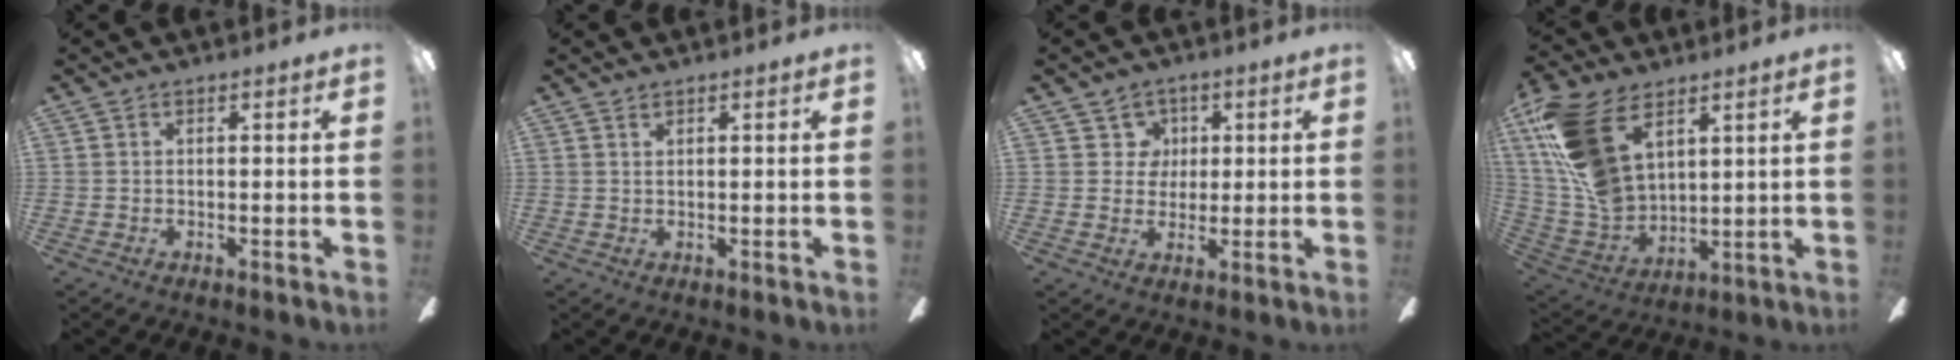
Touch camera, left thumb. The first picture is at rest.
{"total": 0.7, "force": [0.6, 0.2, 0.2], "torque": [-0.005, 0.001, 0.012]}
{"total": 5.1, "force": [1.9, 4.7, 0.6], "torque": [-0.010, 0.004, 0.031]}
{"total": 19.2, "force": [9.5, 10.7, 12.8], "torque": [-0.309, -0.037, 0.174]}